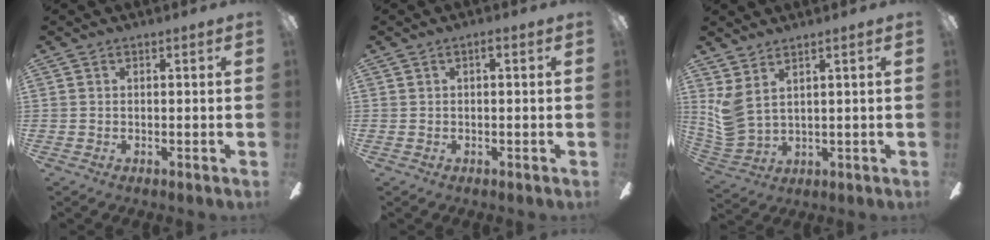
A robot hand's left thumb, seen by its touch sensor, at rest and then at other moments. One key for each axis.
{"total": 0.8, "fx": -0.1, "fy": 0.5, "fz": 0.6, "tx": -0.013, "ty": 0.004, "tz": -0.003}
{"total": 5.7, "fx": 2.9, "fy": 2.5, "fz": 4.2, "tx": -0.098, "ty": -0.015, "tz": 0.056}